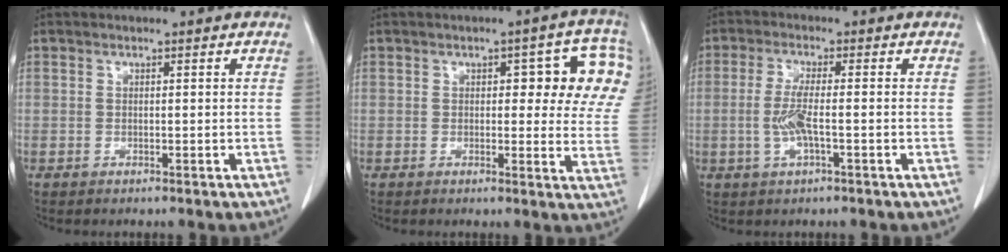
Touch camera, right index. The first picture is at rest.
{"total": 10.9, "force": [3.5, 4.4, 9.3], "torque": [-0.092, 0.020, 0.033]}
{"total": 4.8, "force": [-0.9, 0.6, 4.7], "torque": [-0.104, -0.006, -0.019]}